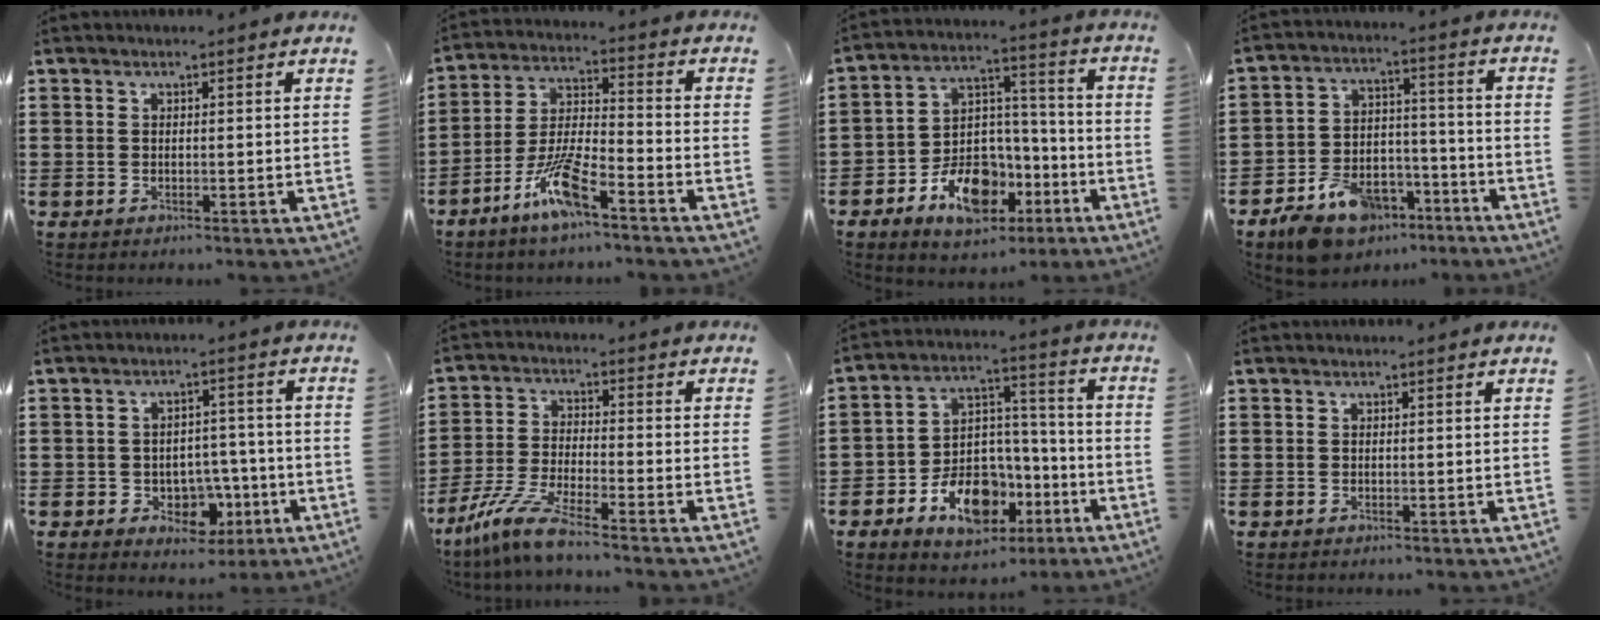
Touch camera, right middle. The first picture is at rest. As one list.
[{"total": 8.7, "force": [-5.6, 1.5, 6.5], "torque": [-0.148, -0.005, -0.109]}, {"total": 11.2, "force": [-6.2, 7.1, 6.1], "torque": [-0.114, 0.030, -0.106]}, {"total": 8.5, "force": [-6.9, 4.1, 2.7], "torque": [-0.059, 0.033, -0.132]}, {"total": 4.6, "force": [-1.8, 3.8, 1.8], "torque": [-0.036, 0.010, -0.035]}, {"total": 7.0, "force": [-5.8, 0.2, 3.9], "torque": [-0.102, -0.017, -0.118]}, {"total": 11.1, "force": [-5.9, 7.2, 6.1], "torque": [-0.115, 0.029, -0.101]}, {"total": 0.0}]